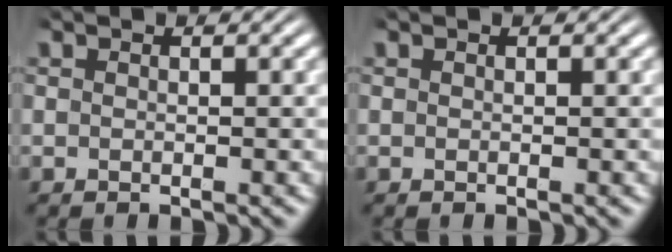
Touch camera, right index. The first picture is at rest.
{"total": 0.0}